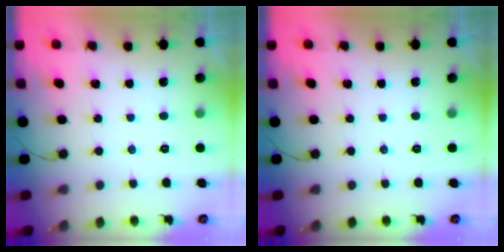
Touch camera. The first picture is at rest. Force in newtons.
{"total": 0.0}